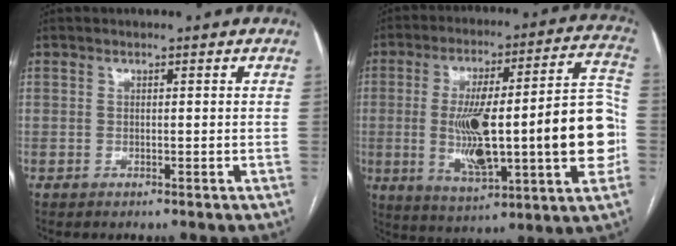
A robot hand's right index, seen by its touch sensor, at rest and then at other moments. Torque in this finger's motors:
{"motor_torque": [2.14, 0.00, 1.05, 0.21]}